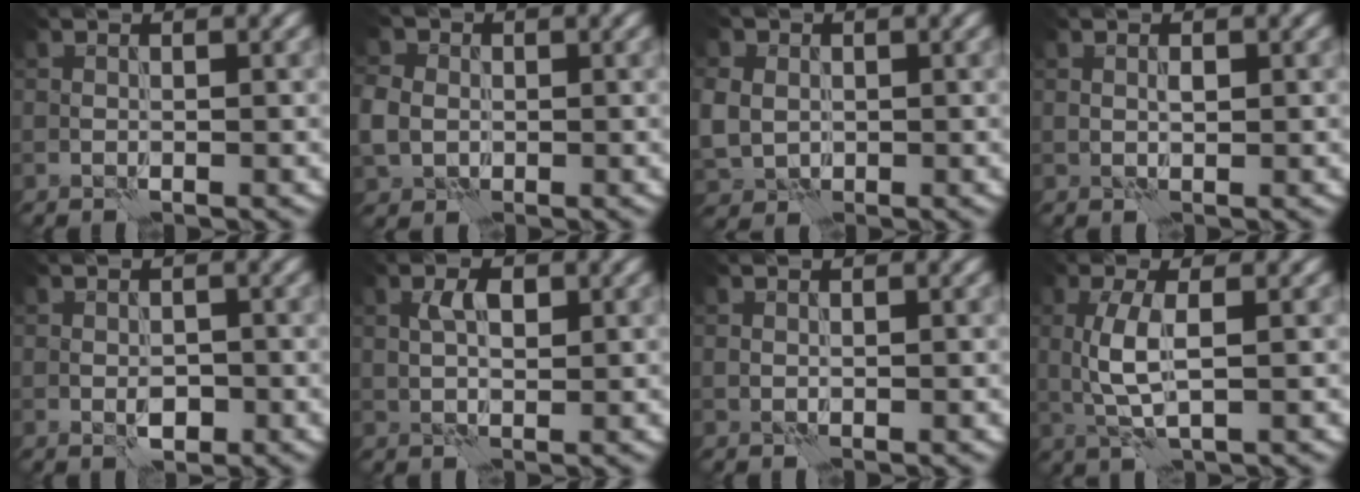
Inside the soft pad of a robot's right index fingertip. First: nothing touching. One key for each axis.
{"total": 4.3, "fx": -0.2, "fy": 3.6, "fz": 2.3, "tx": -0.057, "ty": 0.011, "tz": -0.013}
{"total": 4.8, "fx": 0.4, "fy": 4.1, "fz": 2.3, "tx": -0.062, "ty": 0.016, "tz": -0.005}
{"total": 0.6, "fx": 0.2, "fy": 0.2, "fz": 0.5, "tx": -0.009, "ty": 0.004, "tz": 0.004}
{"total": 1.8, "fx": -0.5, "fy": 1.1, "fz": 1.3, "tx": -0.022, "ty": -0.001, "tz": -0.008}
{"total": 2.3, "fx": 0.6, "fy": 1.1, "fz": 1.9, "tx": -0.038, "ty": 0.005, "tz": 0.011}
{"total": 0.0}
{"total": 3.6, "fx": 0.4, "fy": 0.9, "fz": 3.5, "tx": -0.083, "ty": 0.003, "tz": 0.010}